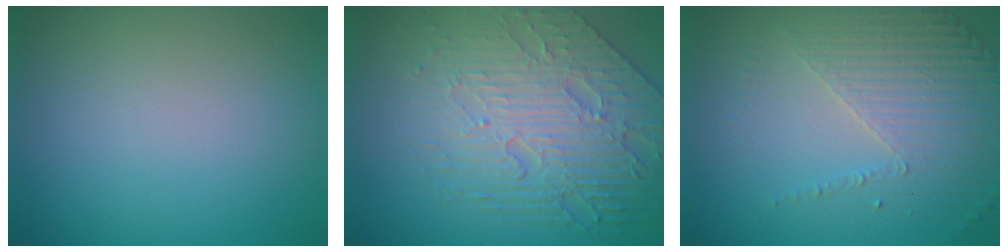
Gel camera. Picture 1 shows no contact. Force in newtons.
{"total": 7.9, "press": 5.7, "slide": 5.5}
{"total": 4.3, "press": 3.0, "slide": 3.0}